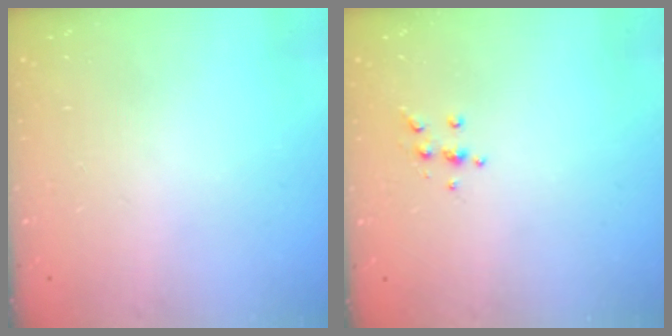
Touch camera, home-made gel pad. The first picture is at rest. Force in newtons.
{"total": 4.3, "press": 4.2, "slide": 1.1}